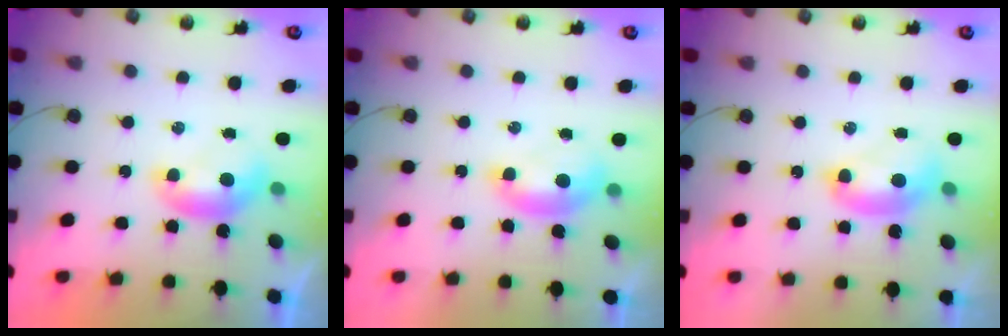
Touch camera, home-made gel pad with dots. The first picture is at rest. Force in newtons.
{"total": 1.9, "press": 1.7, "slide": 0.6}
{"total": 2.9, "press": 2.9, "slide": 0.1}